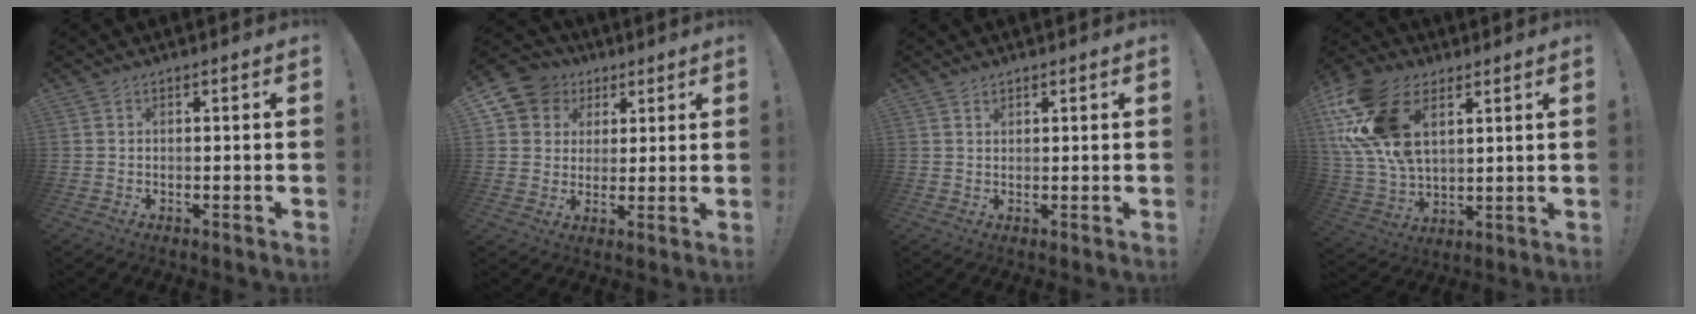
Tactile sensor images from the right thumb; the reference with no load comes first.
{"total": 9.0, "force": [3.6, 8.0, 2.0], "torque": [-0.036, -0.016, 0.074]}
{"total": 1.0, "force": [0.9, 0.4, 0.1], "torque": [0.006, -0.006, 0.016]}
{"total": 20.9, "force": [8.9, 12.9, 13.9], "torque": [-0.290, -0.034, 0.165]}